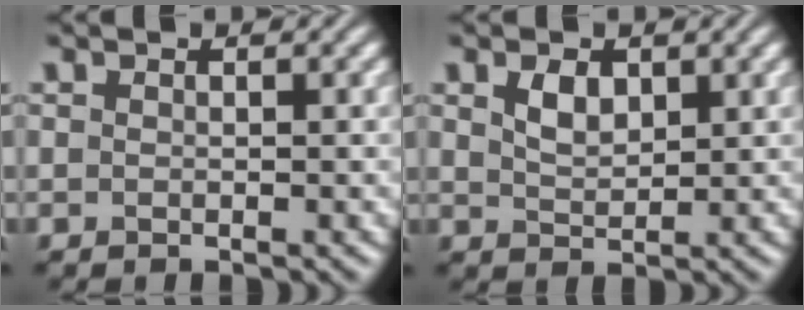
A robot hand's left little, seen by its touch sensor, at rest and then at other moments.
{"total": 2.3, "force": [1.1, 1.3, 1.5], "torque": [-0.032, -0.001, 0.026]}